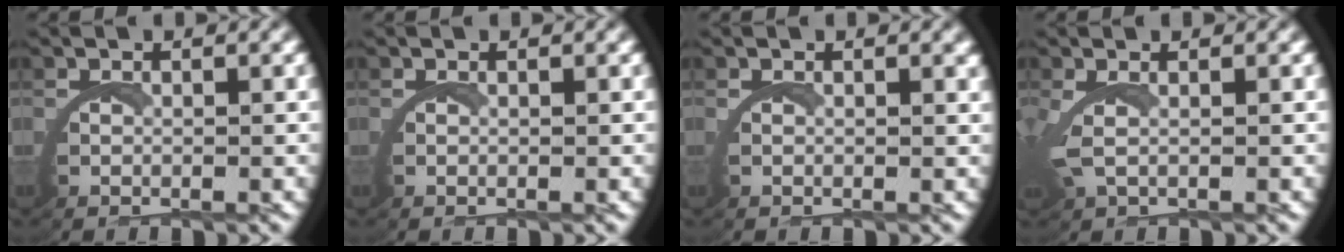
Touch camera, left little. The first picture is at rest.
{"total": 0.0}
{"total": 0.9, "force": [0.7, 0.2, 0.6], "torque": [-0.016, 0.000, 0.010]}
{"total": 2.0, "force": [0.7, 0.5, 1.9], "torque": [-0.058, -0.007, 0.018]}